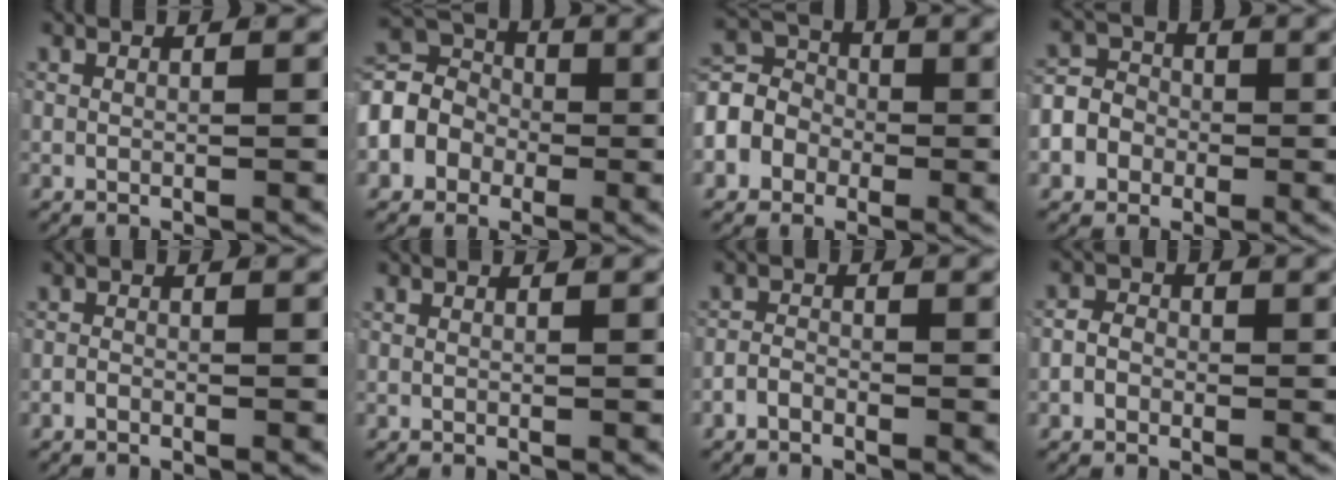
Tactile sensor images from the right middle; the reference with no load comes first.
{"total": 9.3, "force": [0.1, 8.0, 4.8], "torque": [-0.104, -0.016, -0.001]}
{"total": 7.3, "force": [-0.6, 6.4, 3.5], "torque": [-0.080, -0.018, -0.011]}
{"total": 7.1, "force": [-1.4, 6.5, 2.6], "torque": [-0.057, -0.010, -0.033]}
{"total": 0.6, "force": [-0.6, 0.1, 0.1], "torque": [-0.004, -0.004, -0.012]}
{"total": 0.0}
{"total": 1.4, "force": [-1.2, 0.5, 0.4], "torque": [-0.005, -0.001, -0.025]}
{"total": 1.9, "force": [-0.7, 1.6, 0.7], "torque": [-0.004, -0.002, -0.017]}